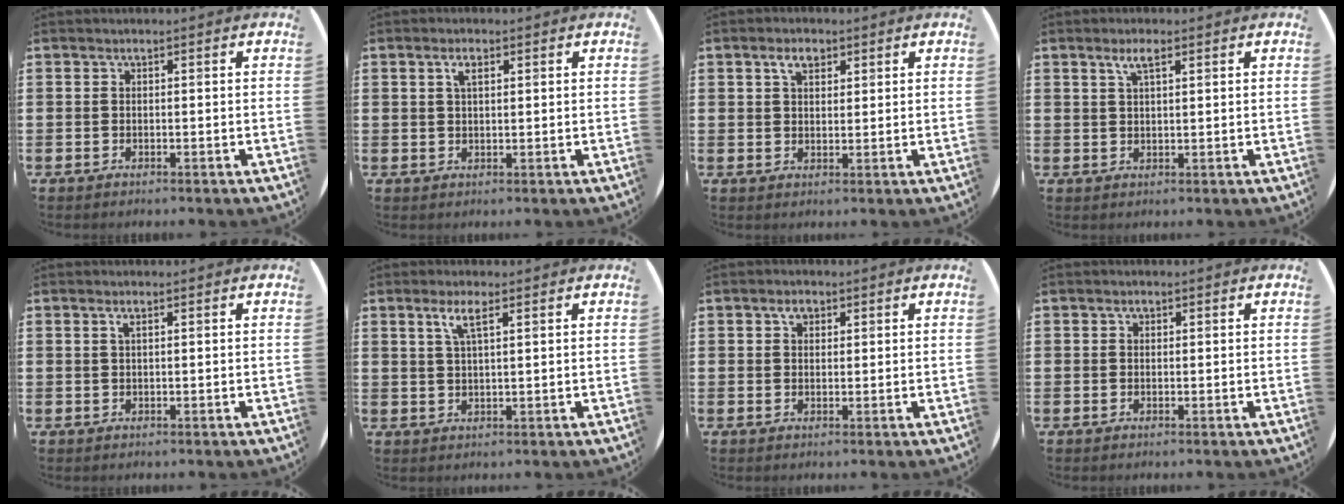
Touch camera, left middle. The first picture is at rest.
{"total": 2.1, "force": [1.1, 0.9, 1.6], "torque": [-0.037, 0.006, 0.018]}
{"total": 2.9, "force": [1.8, 1.5, 1.6], "torque": [-0.019, 0.000, 0.030]}
{"total": 2.7, "force": [1.7, 0.7, 2.0], "torque": [-0.035, 0.002, 0.027]}
{"total": 0.9, "force": [0.5, 0.1, 0.7], "torque": [-0.017, 0.002, 0.009]}
{"total": 3.3, "force": [1.9, 0.5, 2.7], "torque": [-0.057, 0.006, 0.031]}
{"total": 1.7, "force": [1.0, 1.1, 0.9], "torque": [-0.004, 0.000, 0.015]}
{"total": 1.0, "force": [0.4, 0.6, 0.7], "torque": [-0.007, 0.001, 0.006]}